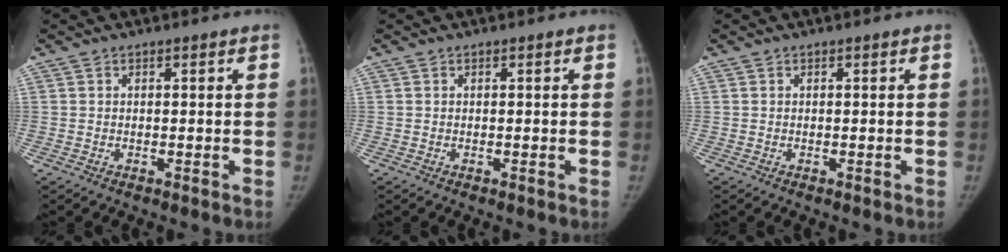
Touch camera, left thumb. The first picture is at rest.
{"total": 0.0}
{"total": 0.0}